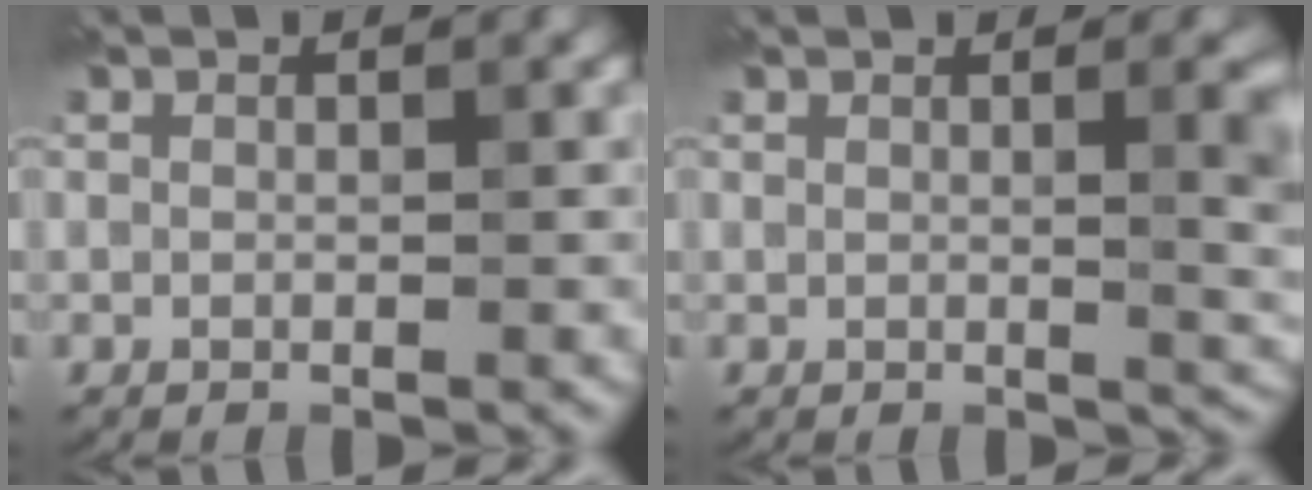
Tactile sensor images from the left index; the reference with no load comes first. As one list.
[{"total": 4.5, "force": [0.7, 1.6, 4.1], "torque": [-0.037, 0.004, 0.008]}]